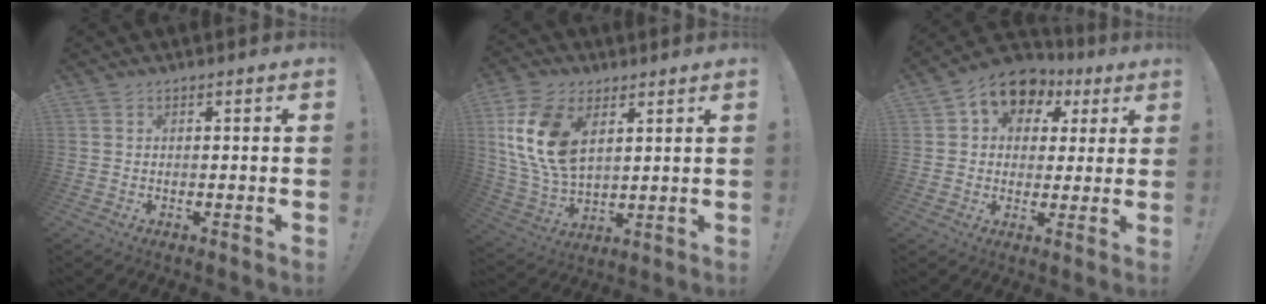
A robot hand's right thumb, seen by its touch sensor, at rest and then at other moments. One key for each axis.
{"total": 16.7, "fx": 6.0, "fy": 10.6, "fz": 11.5, "tx": -0.229, "ty": -0.023, "tz": 0.111}
{"total": 10.2, "fx": 4.5, "fy": 7.9, "fz": 4.5, "tx": -0.068, "ty": -0.023, "tz": 0.088}